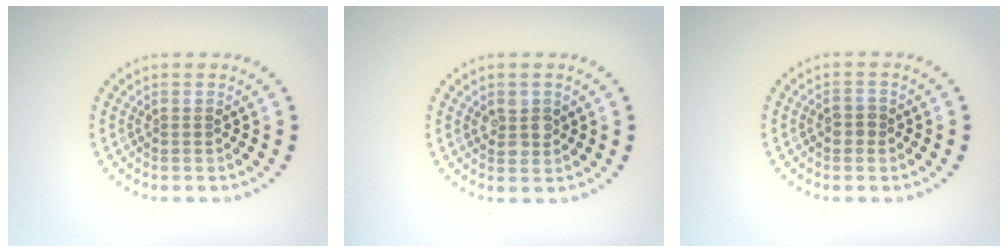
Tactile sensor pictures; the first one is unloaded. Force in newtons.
{"total": 2.2, "press": 2.1, "slide": 0.6}
{"total": 1.5, "press": 1.5, "slide": 0.4}